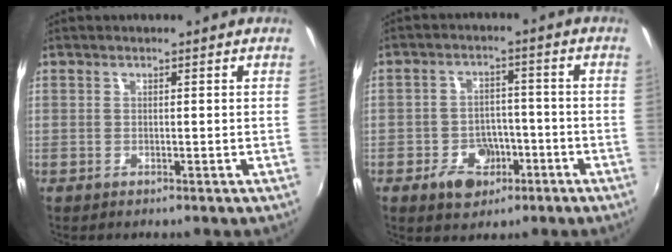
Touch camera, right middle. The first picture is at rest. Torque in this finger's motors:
{"motor_torque": [0.94, -0.66, 0.33, 0.07]}